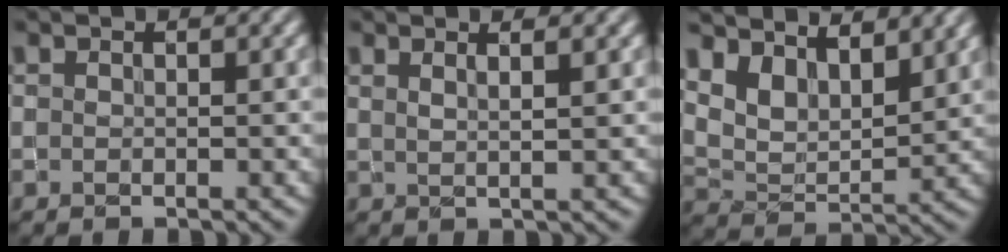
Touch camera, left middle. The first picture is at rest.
{"total": 2.8, "force": [1.6, 1.0, 2.1], "torque": [-0.008, 0.005, 0.000]}
{"total": 6.8, "force": [5.1, 2.9, 3.4], "torque": [-0.081, -0.004, 0.095]}